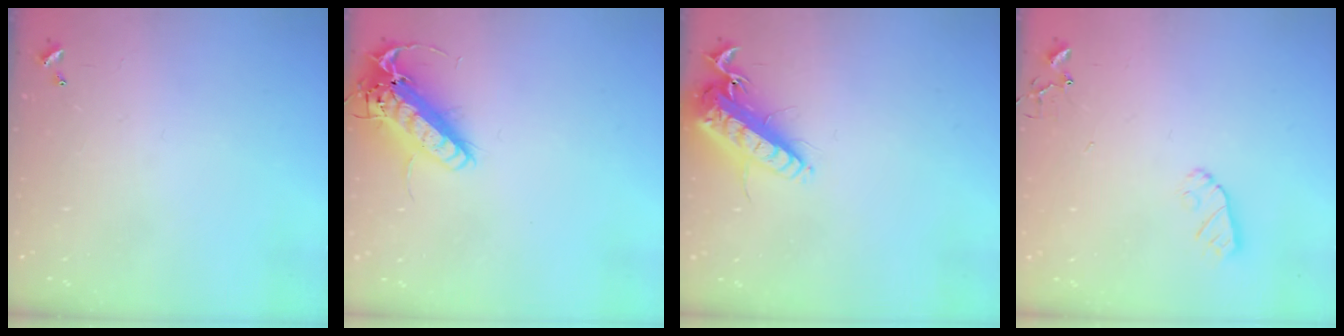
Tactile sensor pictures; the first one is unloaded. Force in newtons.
{"total": 16.2, "press": 15.9, "slide": 3.2}
{"total": 15.8, "press": 15.5, "slide": 3.1}
{"total": 5.0, "press": 5.0, "slide": 0.5}